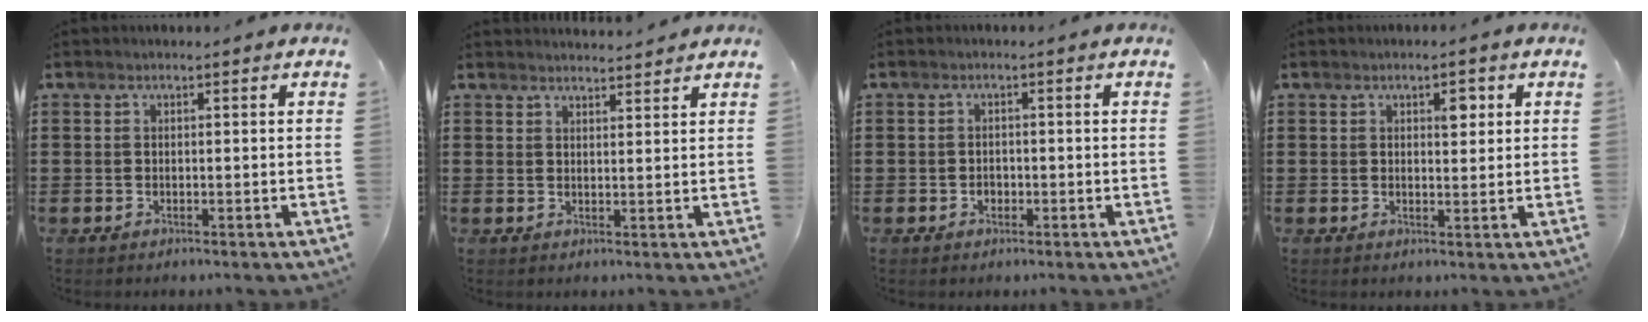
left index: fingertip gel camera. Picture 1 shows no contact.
{"total": 2.2, "force": [2.2, -0.1, 0.0], "torque": [-0.006, -0.003, 0.043]}
{"total": 1.2, "force": [-0.5, 0.9, 0.5], "torque": [-0.013, 0.002, -0.011]}
{"total": 2.8, "force": [1.3, 1.4, 2.1], "torque": [-0.020, -0.001, 0.016]}